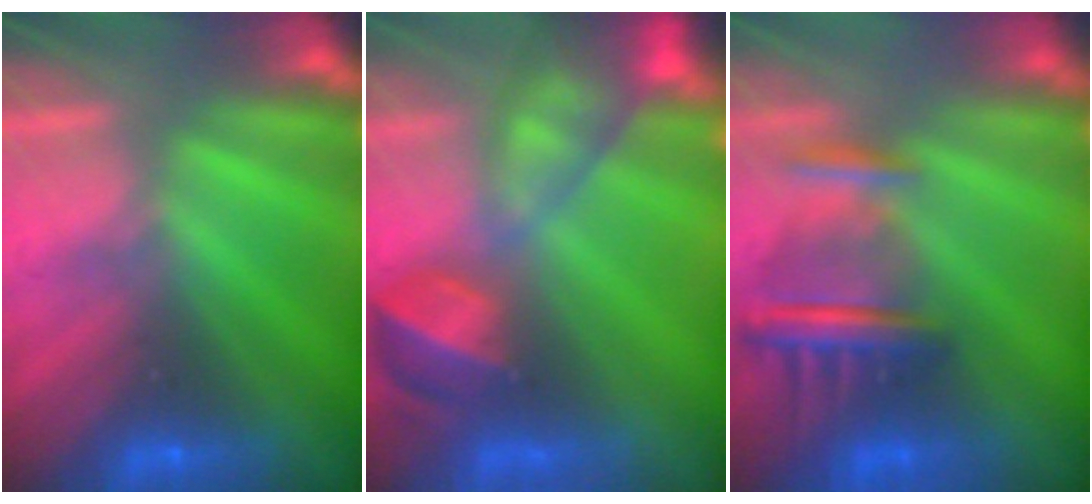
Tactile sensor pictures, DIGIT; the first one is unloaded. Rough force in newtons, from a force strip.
{"total": 9.3}
{"total": 8.6}